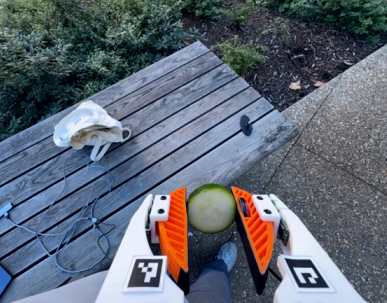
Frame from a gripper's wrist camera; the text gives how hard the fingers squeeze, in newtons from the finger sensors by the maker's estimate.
{"total": 9.4, "left": 9.1, "right": 9.7}